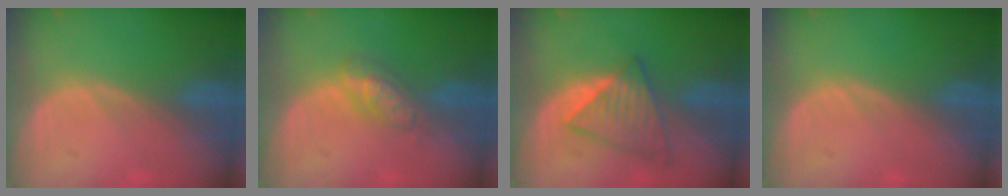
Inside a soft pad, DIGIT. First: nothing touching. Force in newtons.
{"total": 4.6, "press": 4.2, "slide": 1.9}
{"total": 6.3, "press": 6.3, "slide": 0.1}
{"total": 0.0}